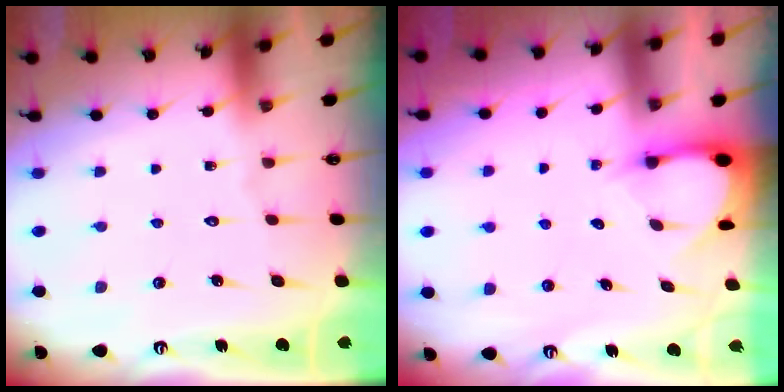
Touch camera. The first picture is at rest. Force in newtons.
{"total": 2.8, "press": 2.8, "slide": 0.2}